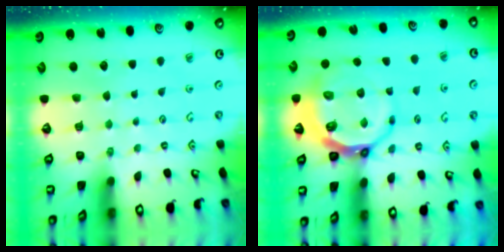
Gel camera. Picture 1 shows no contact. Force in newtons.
{"total": 10.7, "press": 10.0, "slide": 3.8}